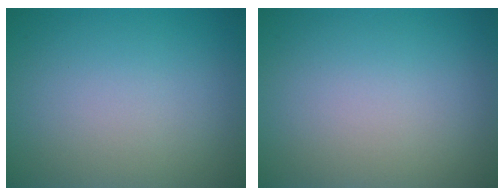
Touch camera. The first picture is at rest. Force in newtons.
{"total": 0.0}